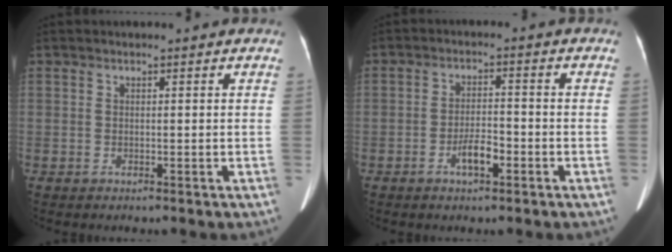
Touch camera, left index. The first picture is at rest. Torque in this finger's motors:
{"motor_torque": [0.46, 0.19, 0.21, 0.07]}